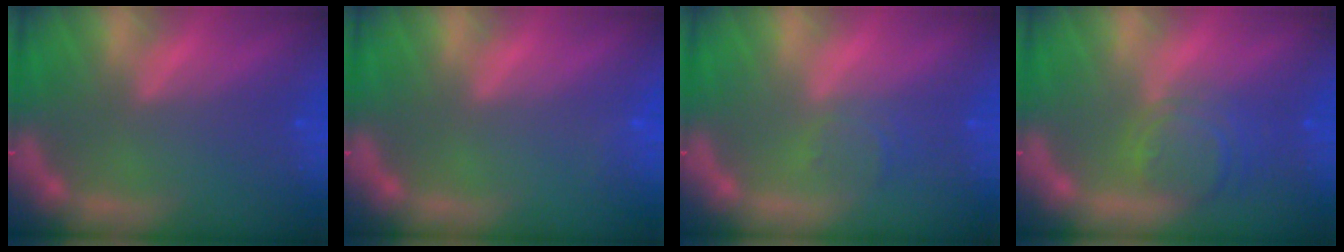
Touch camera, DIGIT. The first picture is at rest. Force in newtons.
{"total": 0.9}
{"total": 1.9}
{"total": 5.0}